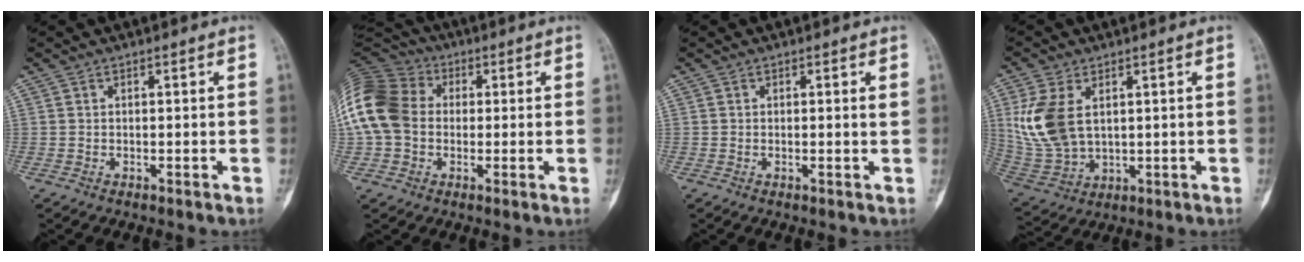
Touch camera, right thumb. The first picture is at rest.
{"total": 17.7, "force": [1.0, 14.1, 10.8], "torque": [-0.245, 0.041, 0.013]}
{"total": 0.9, "force": [0.3, -0.1, 0.9], "torque": [-0.014, -0.001, 0.002]}
{"total": 12.2, "force": [2.9, 7.6, 9.1], "torque": [-0.192, -0.010, 0.072]}